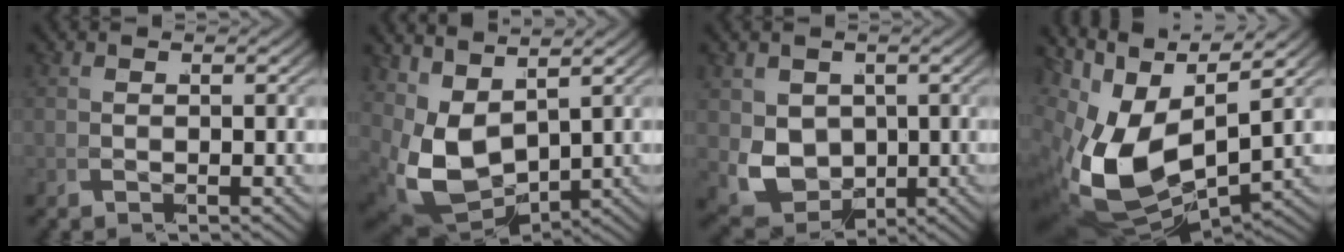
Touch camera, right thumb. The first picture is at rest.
{"total": 9.8, "force": [0.1, 7.0, 6.8], "torque": [-0.176, -0.061, 0.038]}
{"total": 7.3, "force": [-0.2, 5.9, 4.4], "torque": [-0.109, -0.055, 0.027]}
{"total": 13.0, "force": [0.1, 7.9, 10.3], "torque": [-0.234, -0.053, 0.033]}